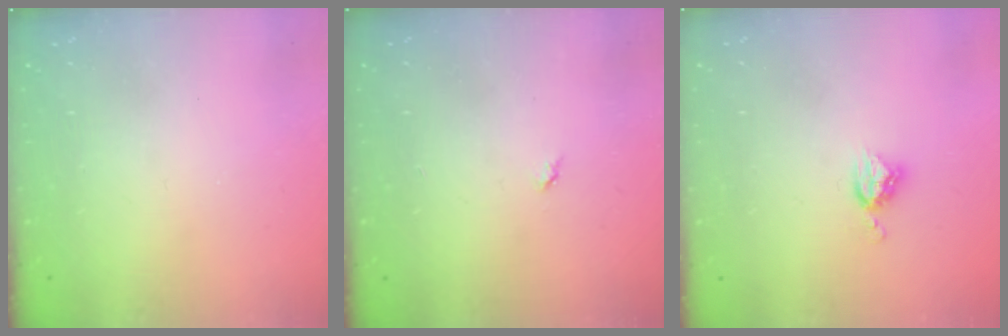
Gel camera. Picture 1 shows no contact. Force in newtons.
{"total": 2.8, "press": 2.8, "slide": 0.4}
{"total": 5.4, "press": 5.4, "slide": 0.1}